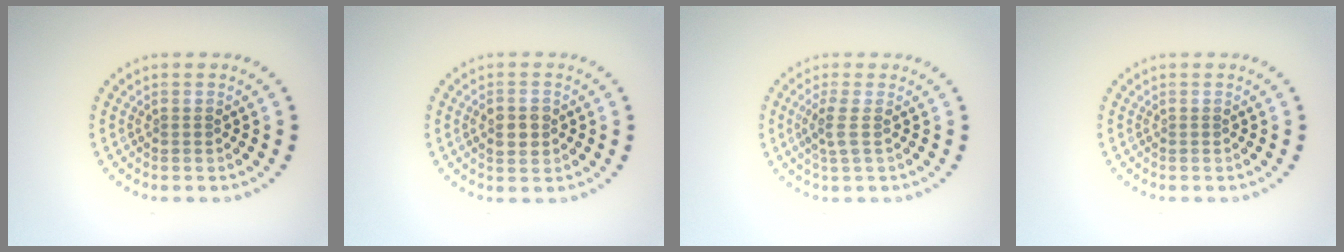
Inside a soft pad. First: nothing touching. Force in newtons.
{"total": 2.6, "press": 2.6, "slide": 0.2}
{"total": 1.7, "press": 1.4, "slide": 1.0}
{"total": 0.0}